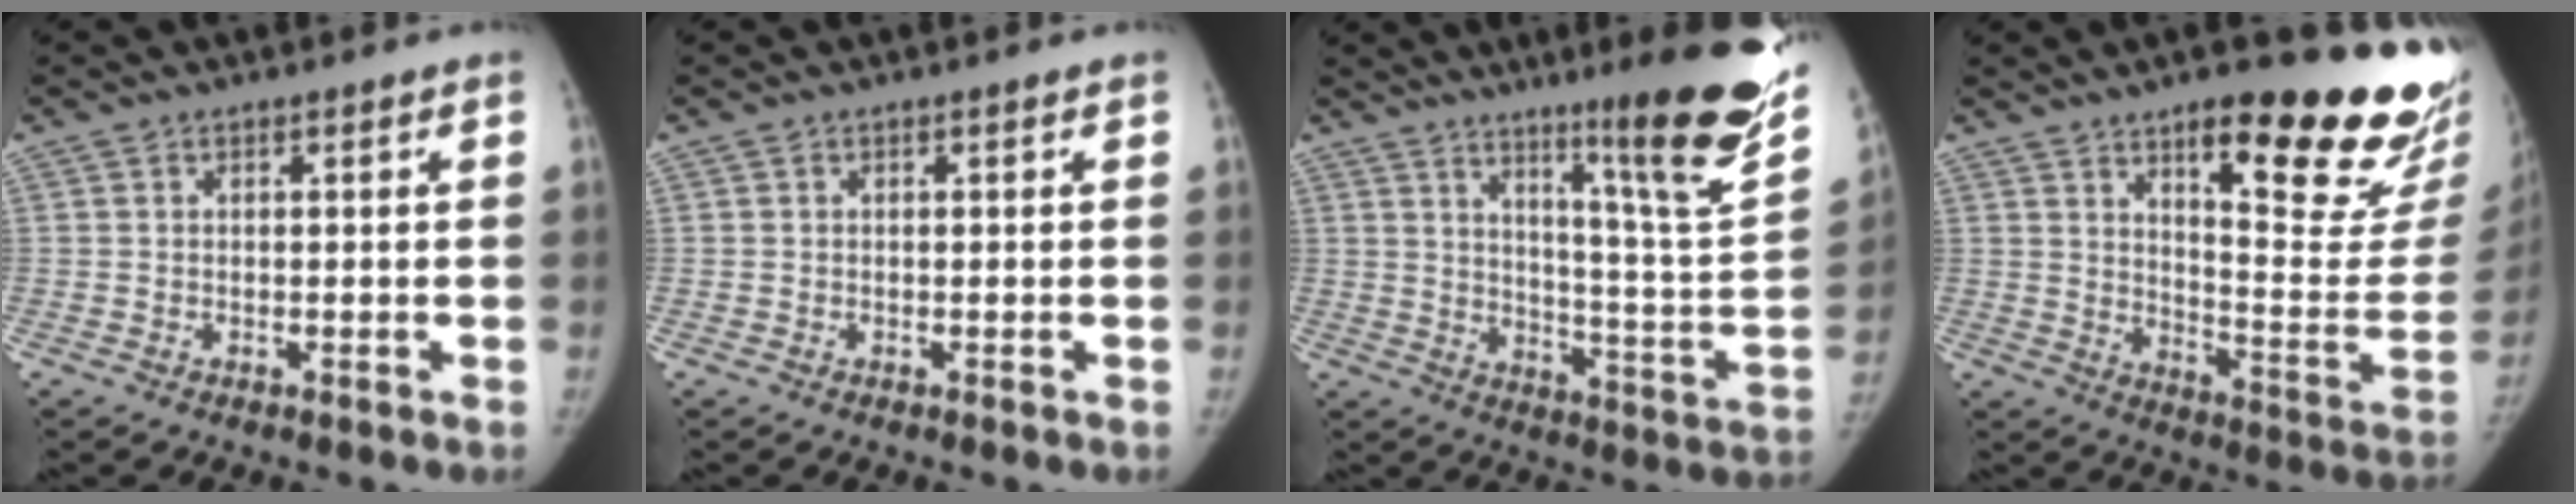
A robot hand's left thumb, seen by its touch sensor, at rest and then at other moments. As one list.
[{"total": 0.0}, {"total": 21.8, "force": [13.6, 1.8, 16.9], "torque": [-0.207, -0.085, 0.204]}, {"total": 26.5, "force": [17.2, 6.7, 19.1], "torque": [-0.205, -0.107, 0.240]}]